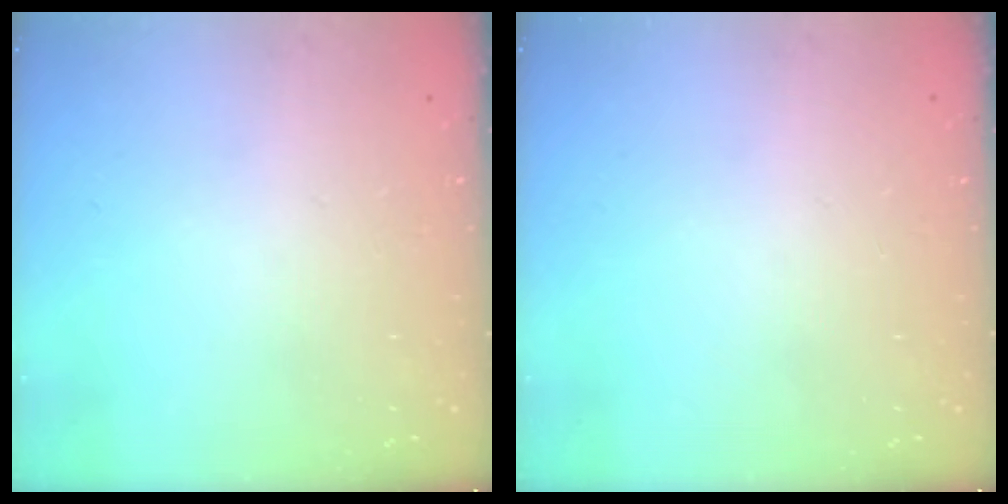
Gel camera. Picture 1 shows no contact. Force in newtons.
{"total": 0.0}